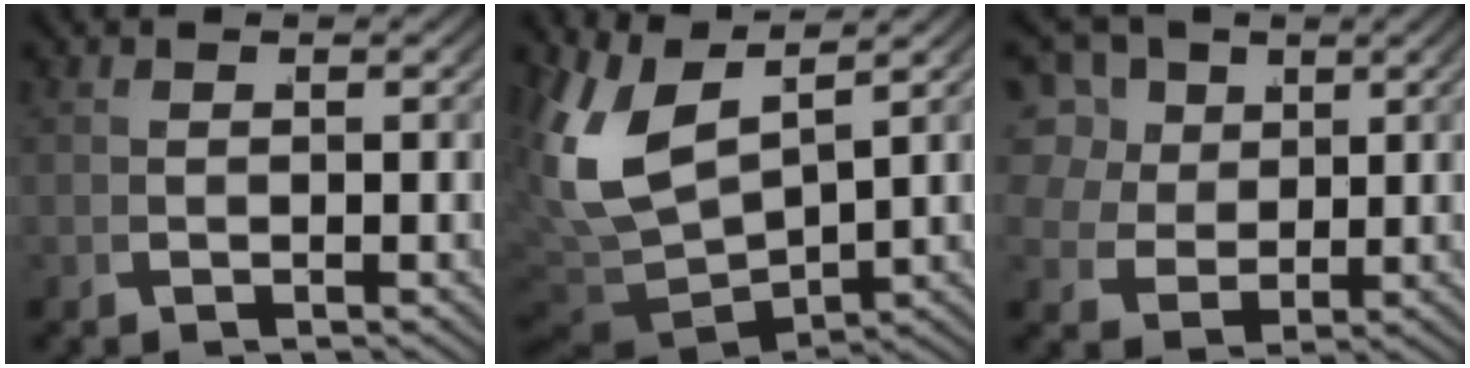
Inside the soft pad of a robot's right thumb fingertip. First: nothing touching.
{"total": 10.3, "force": [0.9, 6.6, 7.9], "torque": [-0.203, -0.047, 0.047]}
{"total": 8.1, "force": [3.2, 6.2, 4.2], "torque": [-0.099, -0.015, 0.063]}